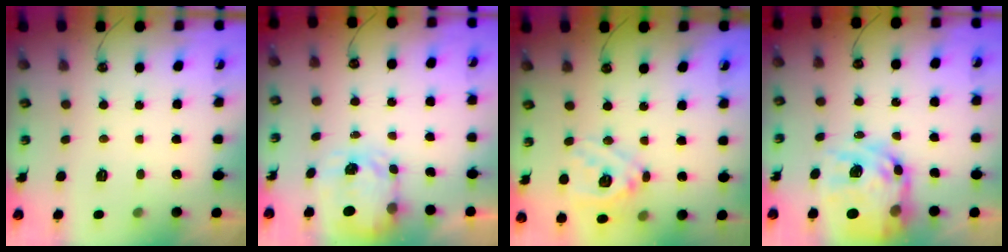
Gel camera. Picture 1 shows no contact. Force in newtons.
{"total": 3.5, "press": 3.5, "slide": 0.5}
{"total": 17.3, "press": 17.1, "slide": 2.6}
{"total": 19.2, "press": 19.2, "slide": 1.5}